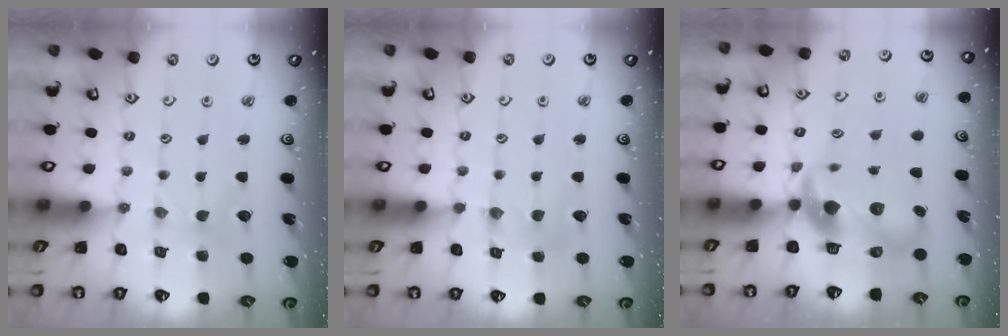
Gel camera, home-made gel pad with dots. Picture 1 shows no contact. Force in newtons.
{"total": 2.2, "press": 2.2, "slide": 0.5}
{"total": 11.3, "press": 11.2, "slide": 1.8}